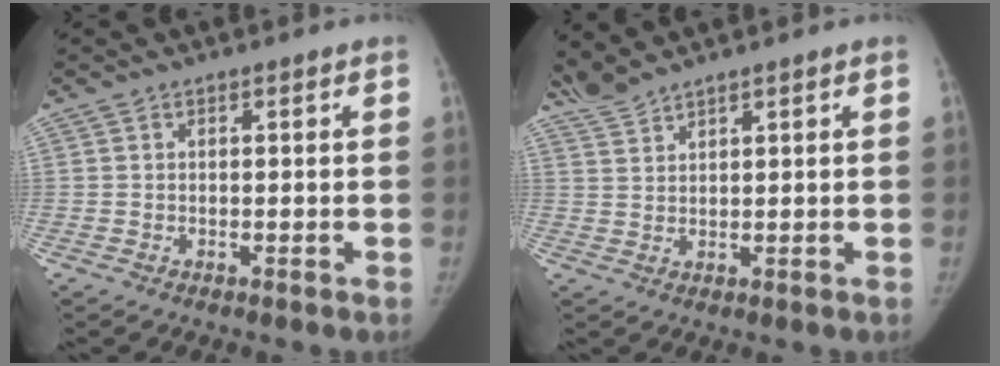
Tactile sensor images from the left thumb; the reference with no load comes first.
{"total": 3.1, "force": [3.1, -0.4, 0.4], "torque": [-0.017, -0.003, 0.074]}